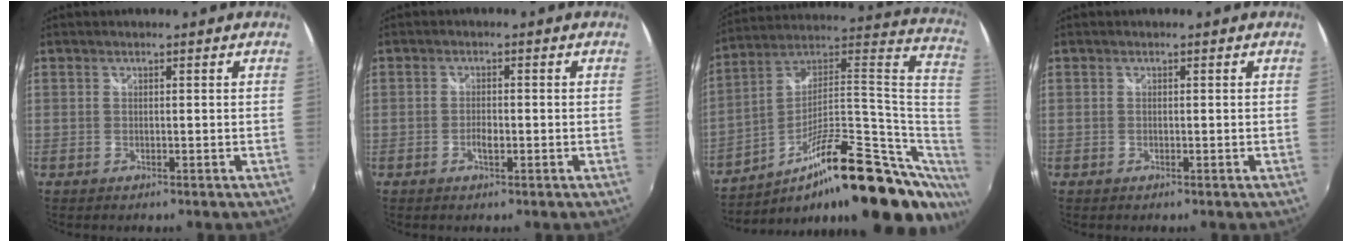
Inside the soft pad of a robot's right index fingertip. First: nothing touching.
{"total": 1.9, "force": [-0.7, 0.7, 1.5], "torque": [-0.032, 0.000, -0.013]}
{"total": 28.5, "force": [-9.2, 9.3, 25.3], "torque": [-0.350, 0.024, -0.145]}
{"total": 0.0}